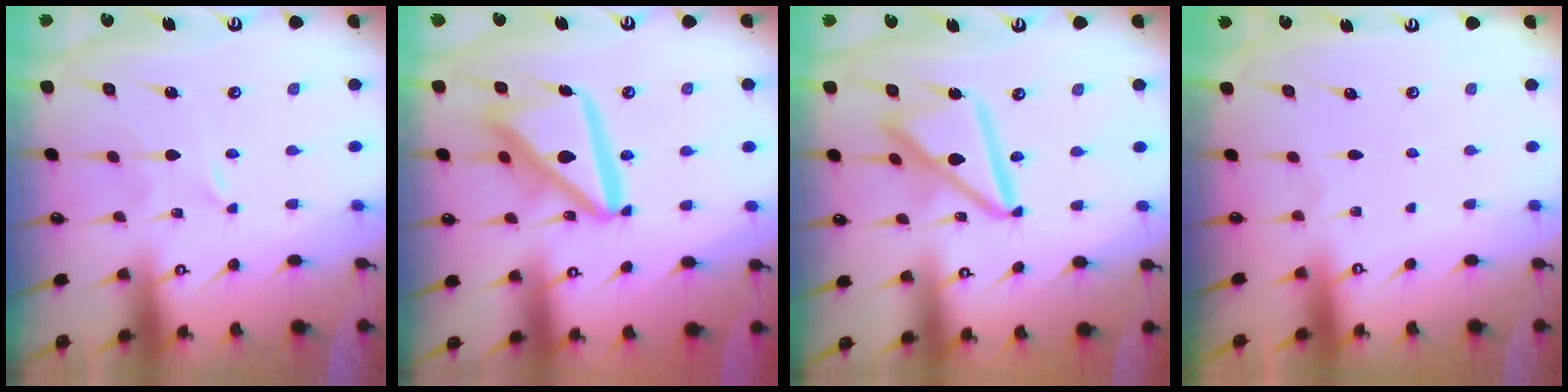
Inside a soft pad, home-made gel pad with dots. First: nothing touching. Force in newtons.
{"total": 16.7, "press": 16.6, "slide": 1.9}
{"total": 14.8, "press": 14.7, "slide": 1.5}
{"total": 0.0}